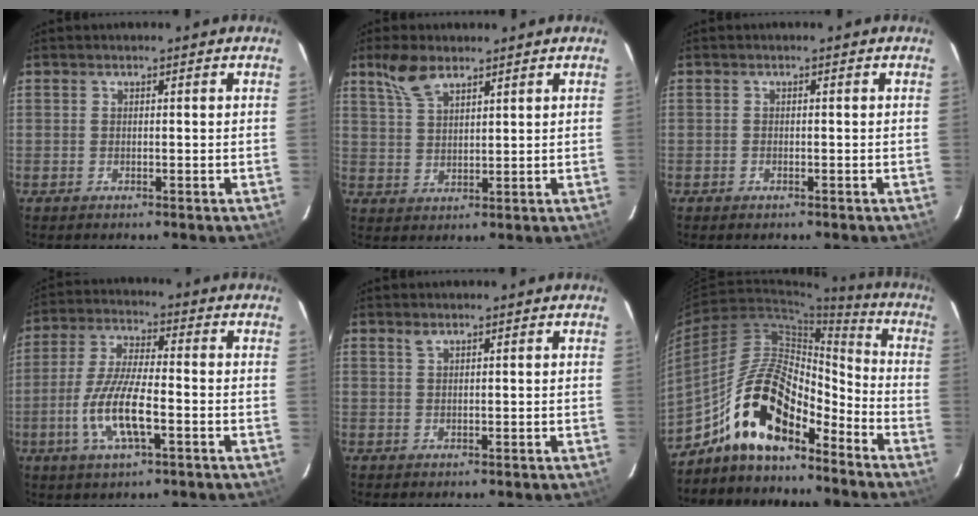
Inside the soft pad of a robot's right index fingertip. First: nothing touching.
{"total": 6.1, "force": [4.3, 2.5, 3.4], "torque": [-0.069, 0.011, 0.089]}
{"total": 0.7, "force": [-0.6, 0.4, 0.2], "torque": [-0.004, 0.001, -0.010]}
{"total": 11.2, "force": [-3.7, 2.8, 10.2], "torque": [-0.212, -0.005, -0.072]}
{"total": 0.9, "force": [0.7, 0.2, 0.4], "torque": [-0.008, 0.002, 0.014]}
{"total": 15.3, "force": [-10.8, 5.6, 9.2], "torque": [-0.172, 0.028, -0.201]}